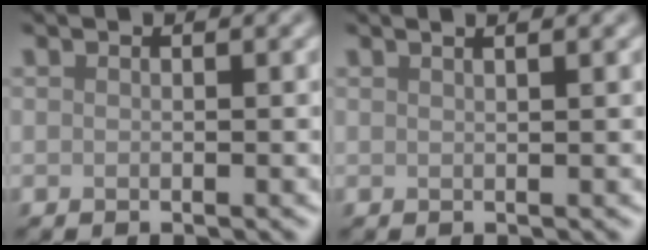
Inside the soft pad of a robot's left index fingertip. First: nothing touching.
{"total": 2.6, "force": [1.5, 1.2, 1.7], "torque": [0.000, 0.005, -0.012]}